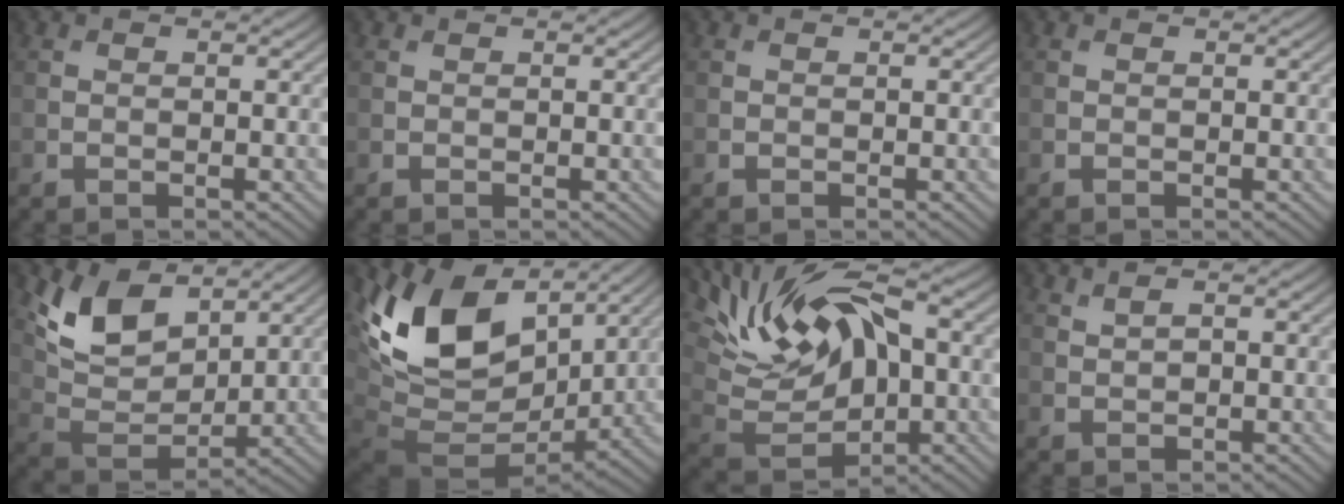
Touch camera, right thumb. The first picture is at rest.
{"total": 0.0}
{"total": 0.0}
{"total": 0.0}
{"total": 9.2, "force": [5.4, 5.1, 5.4], "torque": [-0.120, -0.011, 0.105]}
{"total": 14.8, "force": [4.9, 9.8, 10.0], "torque": [-0.219, -0.001, 0.100]}
{"total": 13.2, "force": [4.1, 6.8, 10.6], "torque": [-0.219, 0.008, 0.073]}
{"total": 1.2, "force": [0.7, 0.4, 0.9], "torque": [-0.021, 0.001, 0.018]}